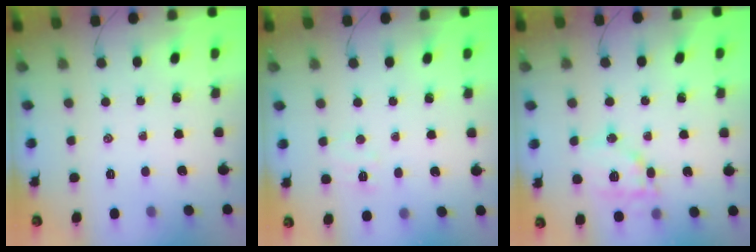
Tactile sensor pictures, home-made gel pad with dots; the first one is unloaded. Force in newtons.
{"total": 4.9, "press": 4.7, "slide": 1.2}
{"total": 12.3, "press": 12.1, "slide": 1.7}